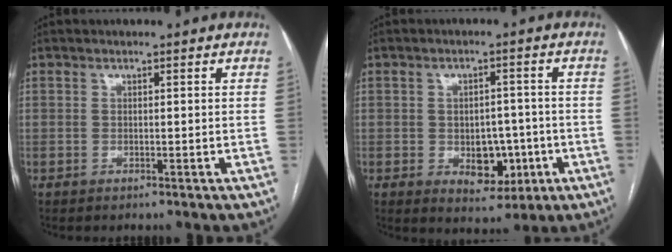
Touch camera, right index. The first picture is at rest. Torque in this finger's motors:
{"motor_torque": [0.14, -0.12, 0.10, 0.02]}